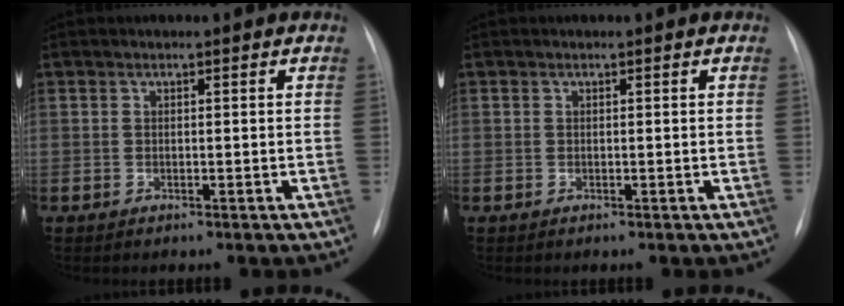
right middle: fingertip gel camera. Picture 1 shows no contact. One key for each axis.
{"total": 0.0}